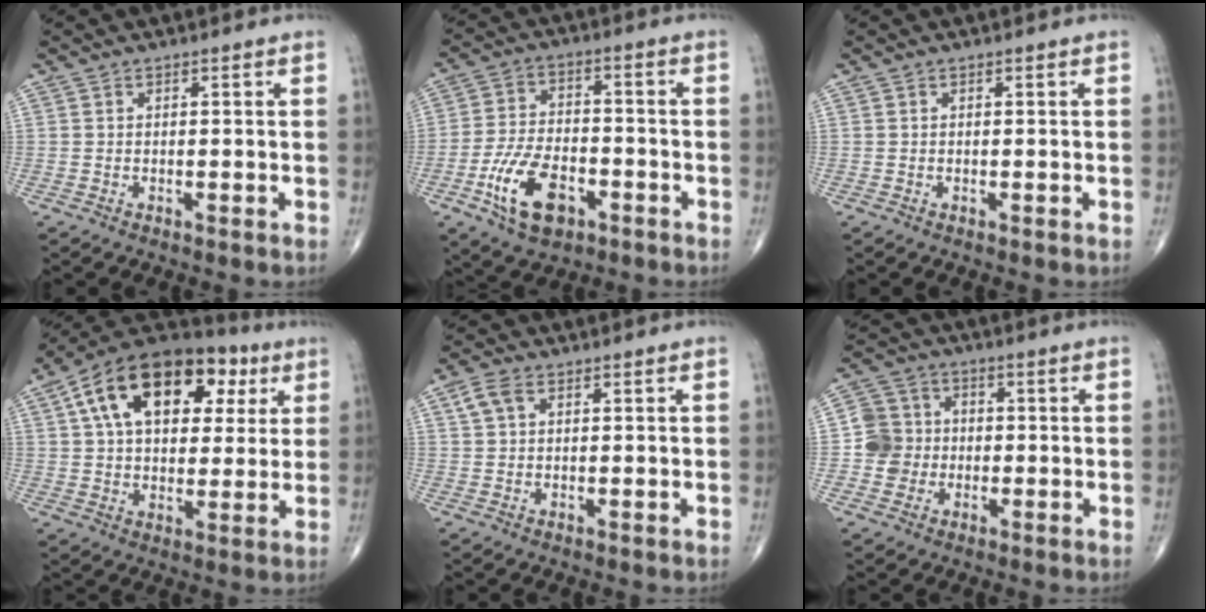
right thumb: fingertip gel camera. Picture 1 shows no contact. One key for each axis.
{"total": 12.3, "fx": -5.4, "fy": 6.8, "fz": 8.8, "tx": -0.156, "ty": 0.019, "tz": -0.096}
{"total": 0.0}
{"total": 23.1, "fx": 8.1, "fy": 13.8, "fz": 16.6, "tx": -0.248, "ty": 0.021, "tz": 0.123}
{"total": 3.5, "fx": 1.4, "fy": 2.1, "fz": 2.4, "tx": -0.051, "ty": 0.011, "tz": 0.031}
{"total": 7.3, "fx": -0.8, "fy": 7.0, "fz": 1.7, "tx": -0.002, "ty": 0.019, "tz": -0.024}